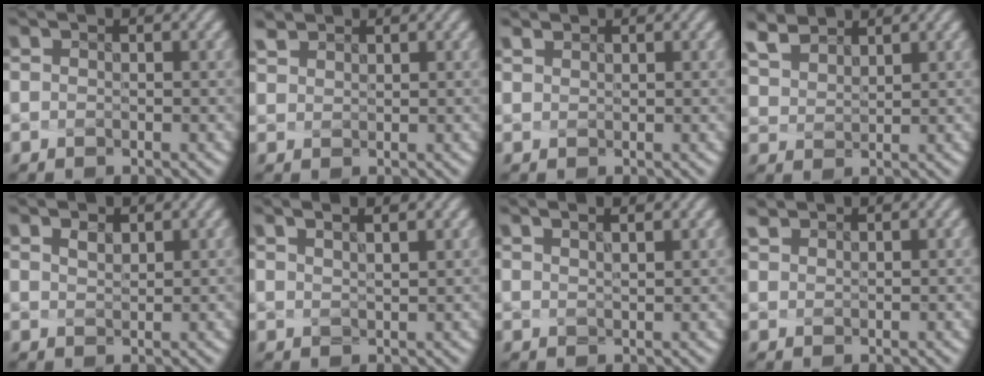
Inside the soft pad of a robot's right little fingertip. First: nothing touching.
{"total": 1.1, "force": [1.1, 0.0, -0.3], "torque": [-0.006, -0.004, 0.034]}
{"total": 0.7, "force": [0.4, -0.3, -0.5], "torque": [0.003, -0.003, 0.013]}
{"total": 2.8, "force": [2.7, 0.7, 0.6], "torque": [-0.028, -0.002, 0.064]}
{"total": 0.7, "force": [0.7, 0.1, 0.1], "torque": [-0.007, -0.002, 0.016]}
{"total": 2.7, "force": [1.8, 0.3, 1.9], "torque": [-0.030, 0.005, 0.033]}
{"total": 2.2, "force": [1.5, 0.2, 1.6], "torque": [-0.029, 0.003, 0.034]}
{"total": 0.9, "force": [0.8, -0.2, -0.5], "torque": [-0.002, -0.002, 0.025]}